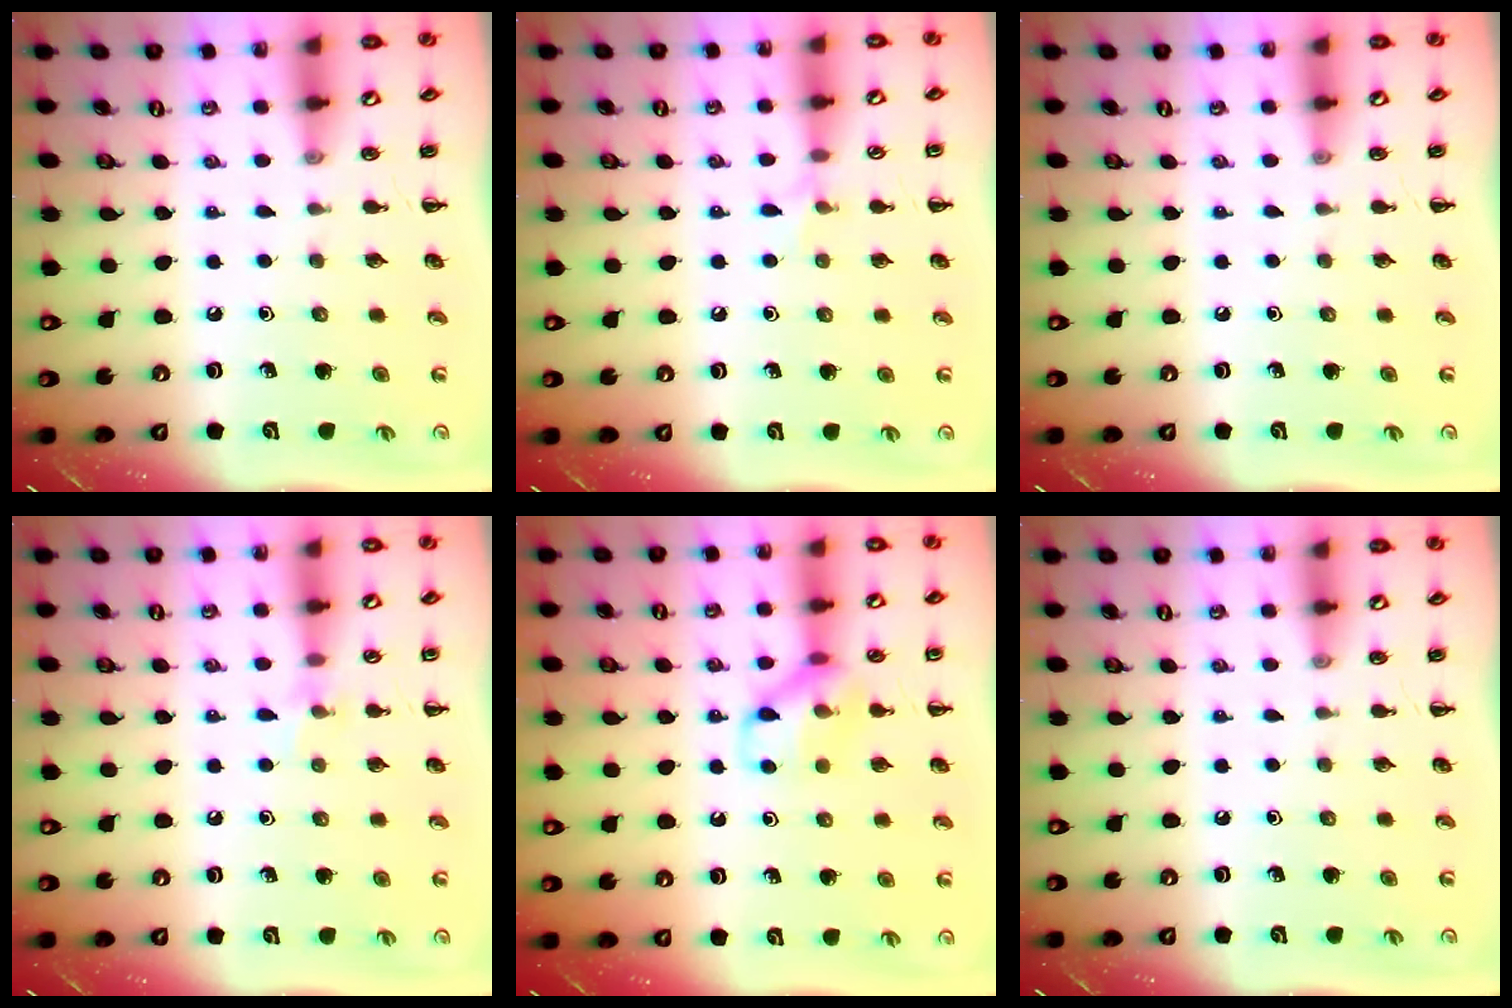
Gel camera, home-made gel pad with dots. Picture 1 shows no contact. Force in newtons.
{"total": 4.5, "press": 4.2, "slide": 1.5}
{"total": 0.0}
{"total": 5.3, "press": 5.1, "slide": 1.4}
{"total": 11.2, "press": 11.1, "slide": 1.2}
{"total": 0.0}